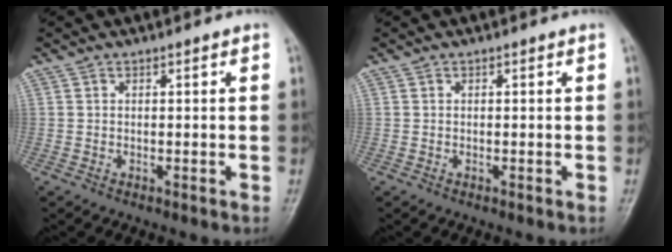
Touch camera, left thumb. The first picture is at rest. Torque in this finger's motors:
{"motor_torque": [0.00, 0.00, -0.03, -0.03, 0.00]}